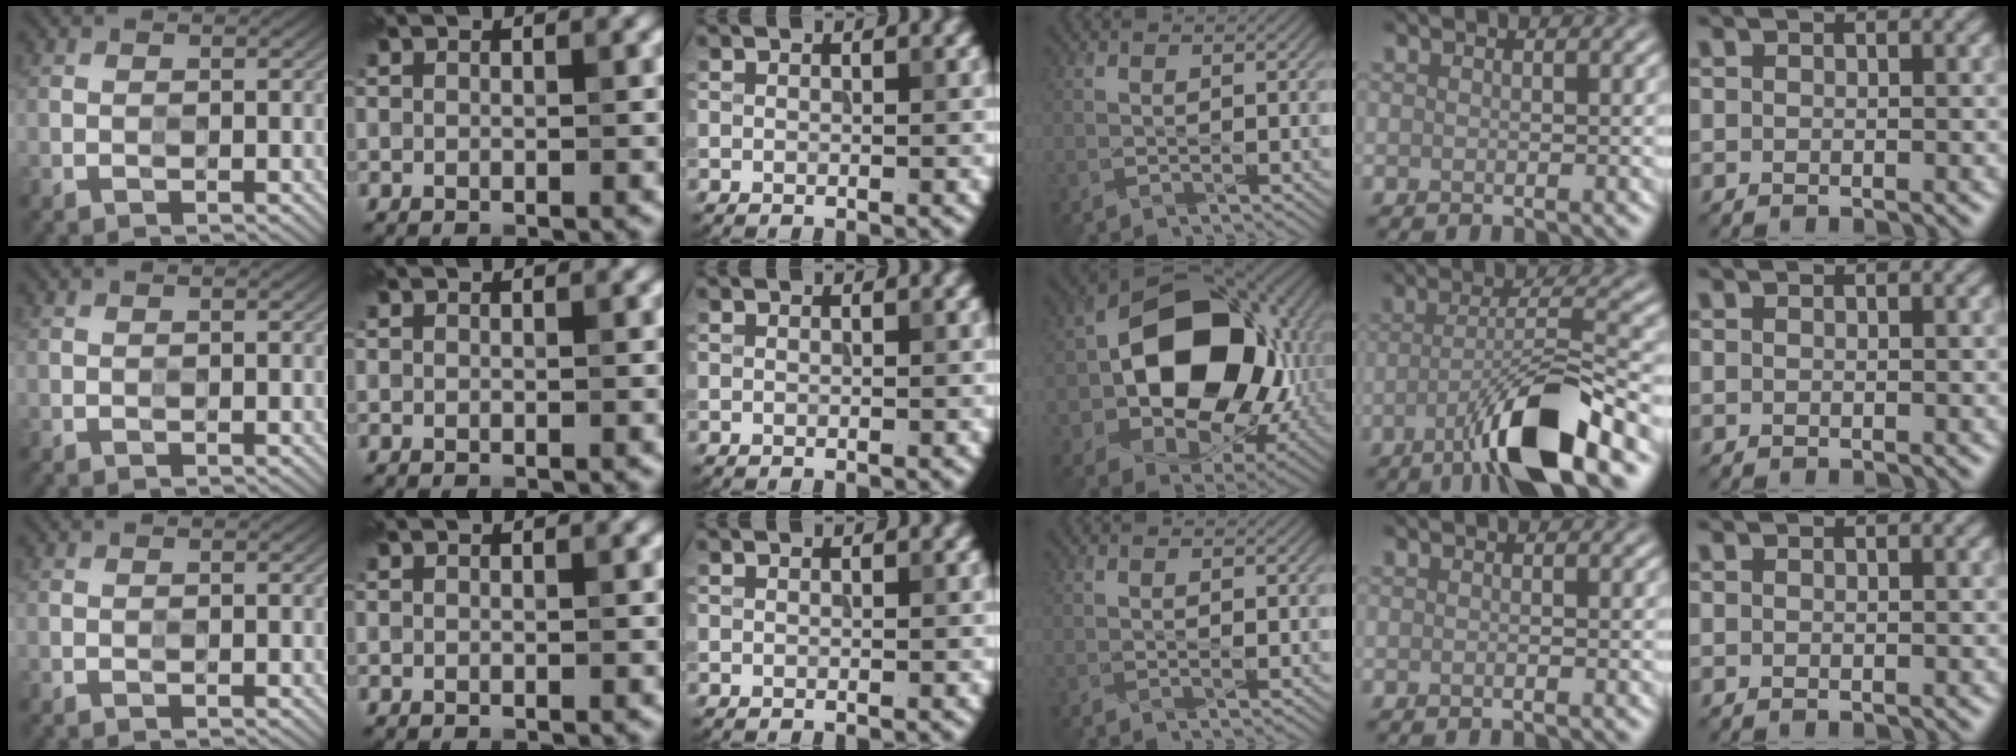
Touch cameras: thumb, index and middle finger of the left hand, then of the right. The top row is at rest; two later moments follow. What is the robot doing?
{"motion": "press", "object": "stopwatch"}